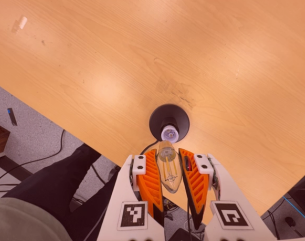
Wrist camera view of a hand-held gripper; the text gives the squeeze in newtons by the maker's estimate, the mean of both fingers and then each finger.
{"total": 20.3, "left": 22.3, "right": 18.2}